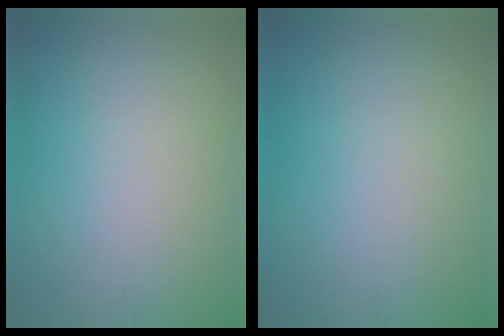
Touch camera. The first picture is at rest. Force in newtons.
{"total": 0.0}